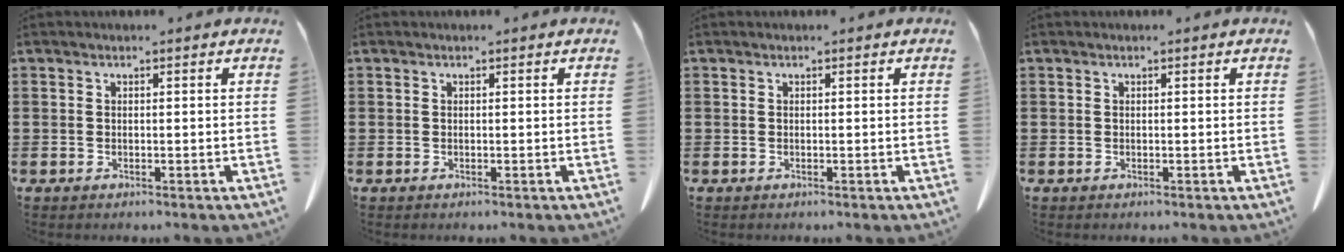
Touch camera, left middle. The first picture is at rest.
{"total": 0.0}
{"total": 0.0}
{"total": 0.0}